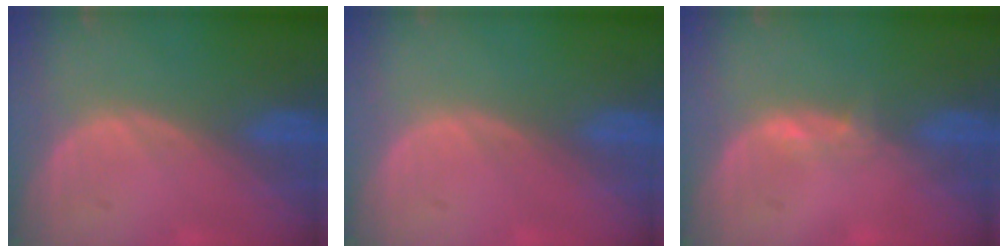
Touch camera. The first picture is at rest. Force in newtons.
{"total": 0.0}
{"total": 1.3, "press": 1.2, "slide": 0.5}